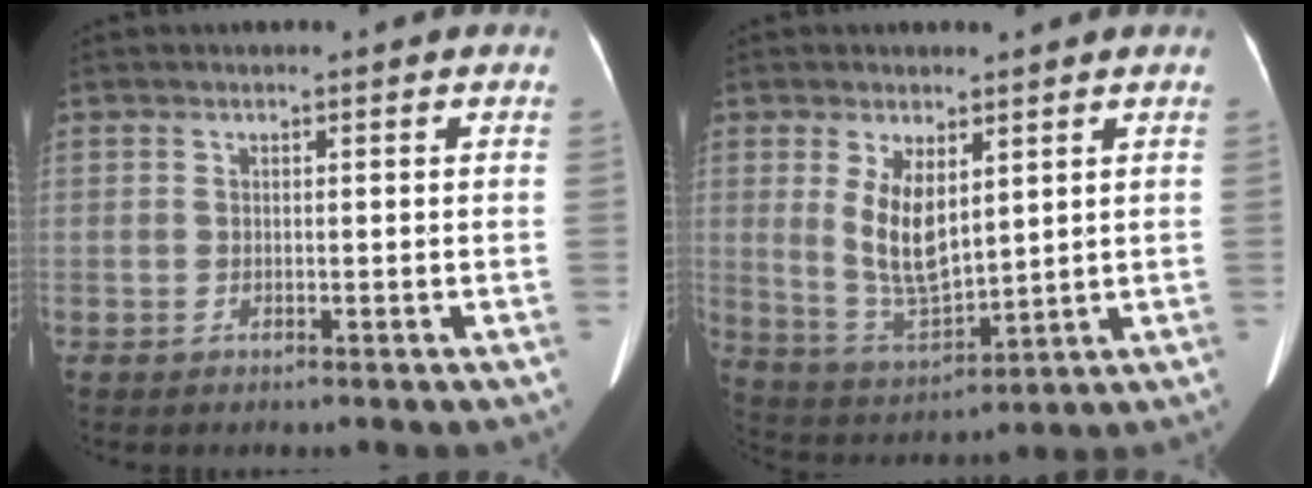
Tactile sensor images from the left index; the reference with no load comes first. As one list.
[{"total": 8.7, "force": [2.6, 3.4, 7.5], "torque": [-0.151, -0.009, 0.061]}]